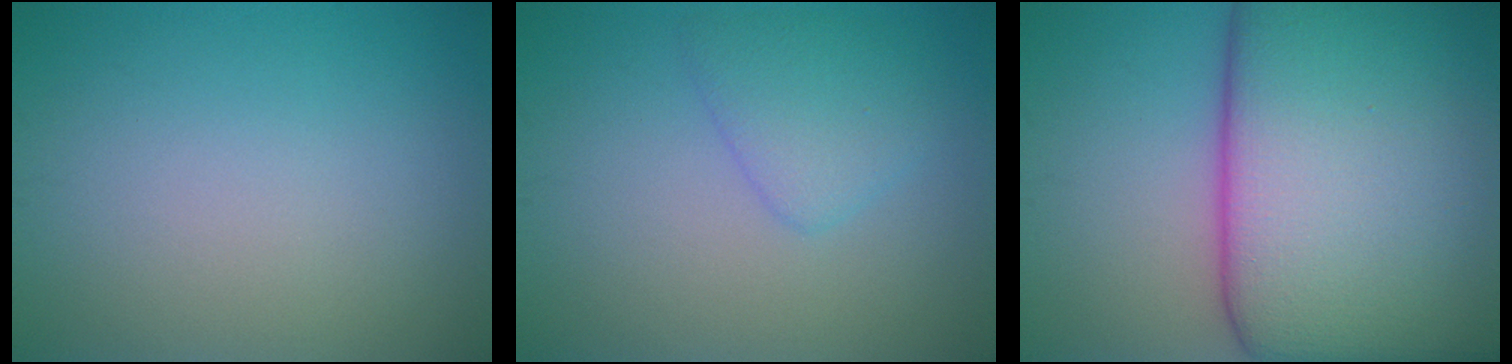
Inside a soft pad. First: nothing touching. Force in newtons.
{"total": 2.7, "press": 2.7, "slide": 0.0}
{"total": 23.4, "press": 23.4, "slide": 0.7}